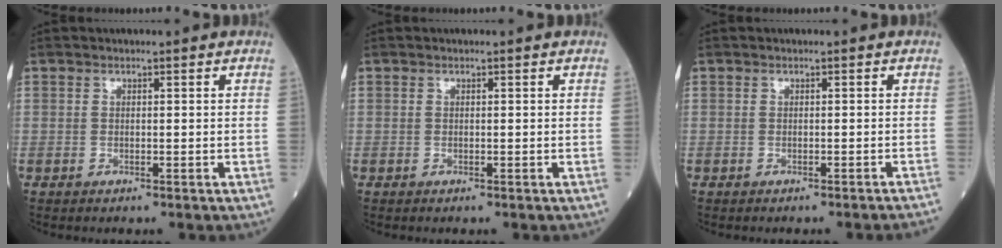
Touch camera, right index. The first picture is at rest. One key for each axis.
{"total": 0.0}
{"total": 3.4, "fx": -3.1, "fy": -0.7, "fz": 1.0, "tx": -0.009, "ty": -0.007, "tz": -0.033}